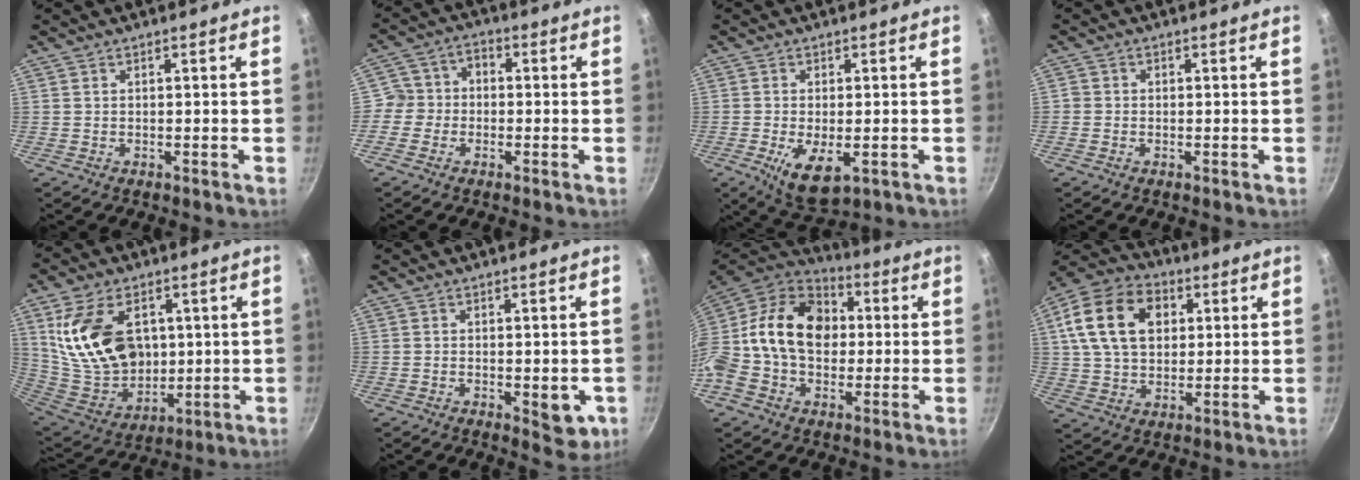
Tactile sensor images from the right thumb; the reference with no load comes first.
{"total": 5.3, "force": [-1.6, 4.7, 1.7], "torque": [0.002, 0.023, -0.047]}
{"total": 8.2, "force": [-2.4, 3.7, 6.9], "torque": [-0.116, -0.013, -0.032]}
{"total": 1.1, "force": [-0.4, 1.0, 0.3], "torque": [-0.004, 0.001, -0.010]}
{"total": 19.9, "force": [5.1, 13.7, 13.4], "torque": [-0.223, -0.029, 0.114]}
{"total": 5.7, "force": [-1.3, 2.7, 4.9], "torque": [-0.048, -0.006, -0.012]}
{"total": 18.6, "force": [1.5, 14.1, 12.0], "torque": [-0.182, 0.037, 0.009]}
{"total": 17.2, "force": [4.7, 12.2, 11.1], "torque": [-0.181, 0.010, 0.071]}